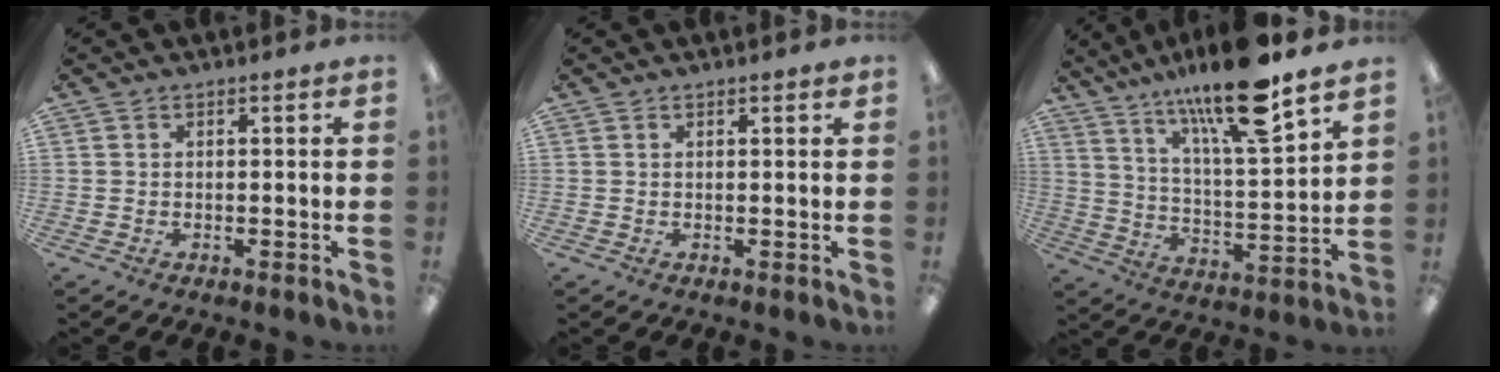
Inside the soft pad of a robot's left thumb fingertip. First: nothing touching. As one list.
[{"total": 0.9, "force": [0.7, 0.1, 0.5], "torque": [-0.010, 0.001, 0.013]}, {"total": 17.7, "force": [14.0, 3.0, 10.4], "torque": [-0.184, -0.087, 0.230]}]